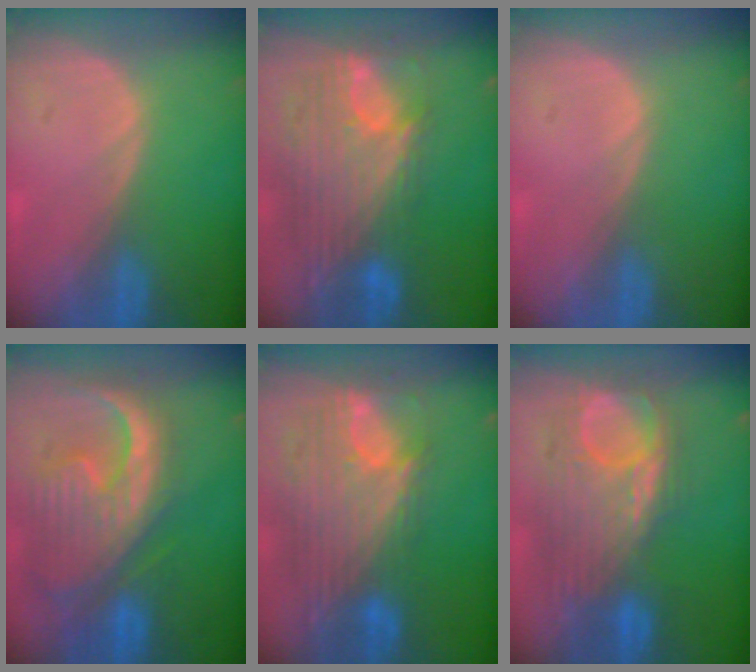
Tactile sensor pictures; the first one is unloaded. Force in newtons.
{"total": 12.1, "press": 10.2, "slide": 6.4}
{"total": 0.5, "press": 0.1, "slide": 0.5}
{"total": 13.1, "press": 11.2, "slide": 6.7}
{"total": 12.1, "press": 10.2, "slide": 6.4}
{"total": 10.6, "press": 10.1, "slide": 3.2}